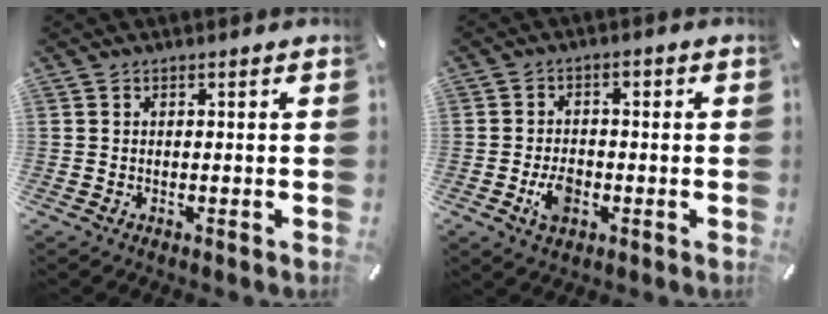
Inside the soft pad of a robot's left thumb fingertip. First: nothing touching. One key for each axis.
{"total": 6.2, "fx": -2.1, "fy": 4.2, "fz": 4.0, "tx": -0.076, "ty": 0.005, "tz": -0.041}